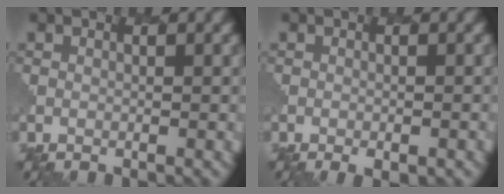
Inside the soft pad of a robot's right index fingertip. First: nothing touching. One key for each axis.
{"total": 1.6, "fx": -0.9, "fy": 0.6, "fz": 1.2, "tx": -0.015, "ty": 0.000, "tz": -0.010}